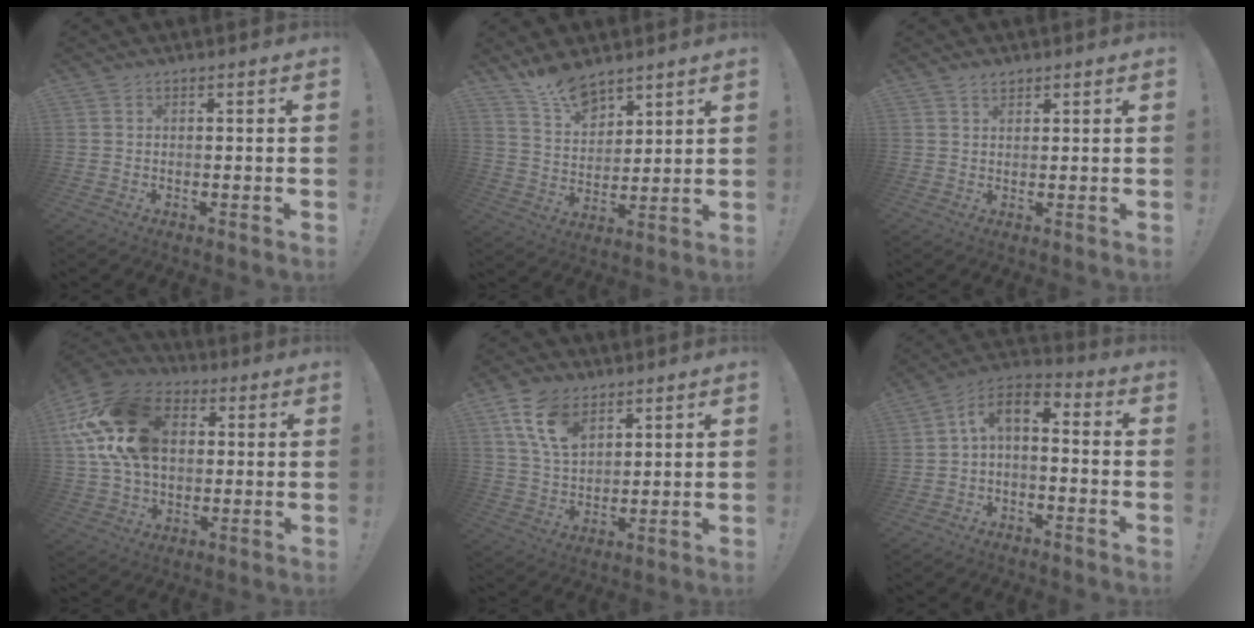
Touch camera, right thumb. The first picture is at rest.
{"total": 10.6, "force": [9.0, 4.4, 3.6], "torque": [-0.063, -0.062, 0.172]}
{"total": 2.0, "force": [1.6, 1.0, 0.8], "torque": [-0.003, -0.010, 0.028]}
{"total": 22.1, "force": [5.3, 15.7, 14.6], "torque": [-0.248, -0.001, 0.104]}
{"total": 12.1, "force": [6.8, 7.1, 7.0], "torque": [-0.140, -0.017, 0.132]}
{"total": 6.1, "force": [-0.6, 3.4, 5.1], "torque": [-0.095, 0.007, -0.007]}